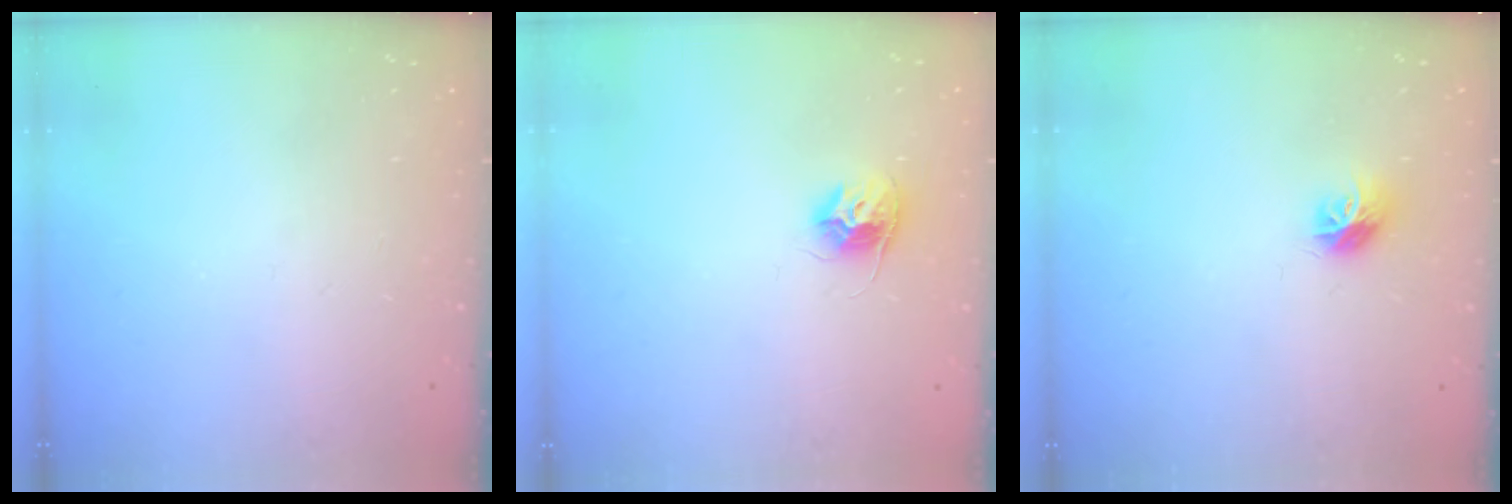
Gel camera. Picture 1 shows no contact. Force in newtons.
{"total": 9.1, "press": 9.1, "slide": 0.4}
{"total": 7.7, "press": 7.7, "slide": 0.2}